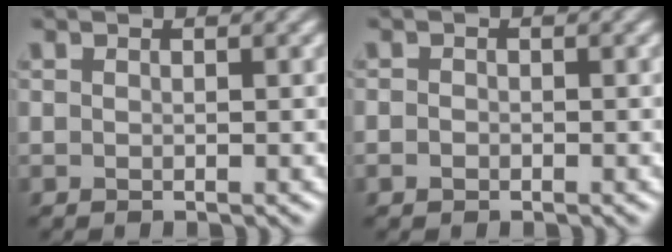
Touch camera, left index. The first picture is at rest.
{"total": 0.9, "force": [-0.7, -0.2, -0.6], "torque": [0.001, -0.001, 0.001]}